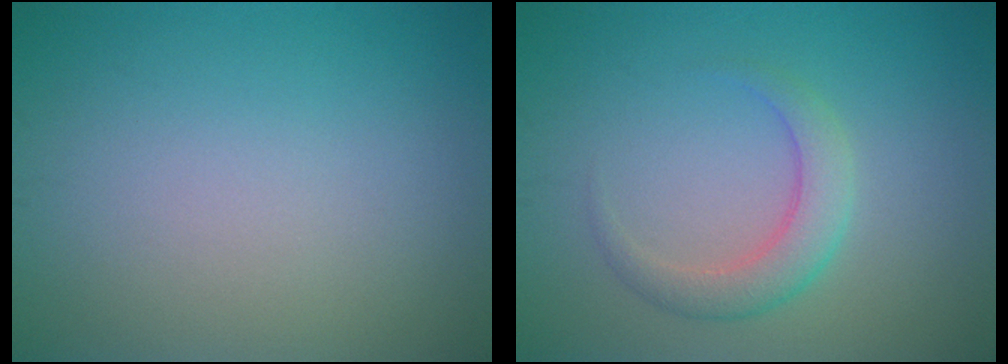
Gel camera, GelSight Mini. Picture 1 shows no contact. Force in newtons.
{"total": 2.8, "press": 2.8, "slide": 0.2}